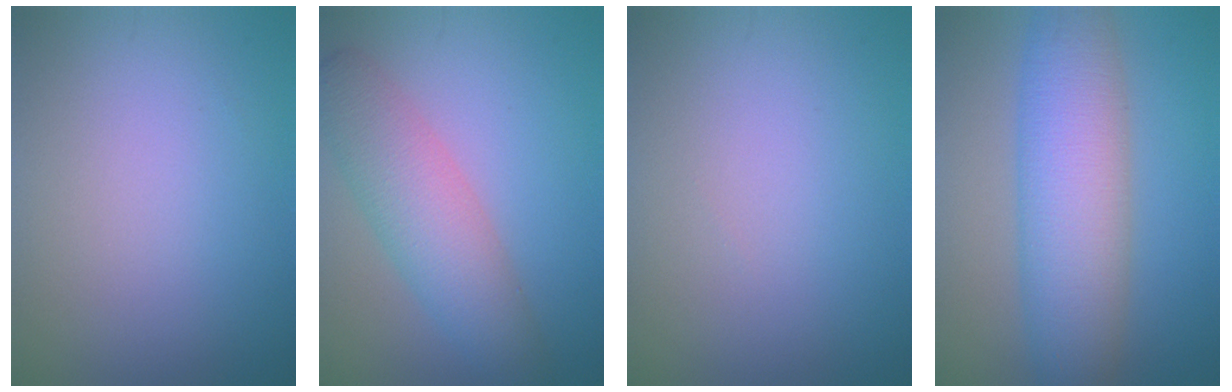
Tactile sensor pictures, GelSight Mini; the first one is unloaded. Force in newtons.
{"total": 5.4, "press": 5.4, "slide": 0.2}
{"total": 0.0}
{"total": 8.4, "press": 8.3, "slide": 0.2}